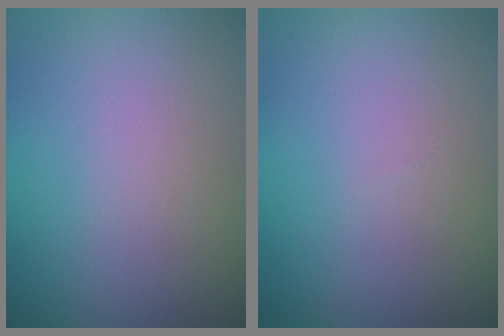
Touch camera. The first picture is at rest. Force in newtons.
{"total": 0.0}